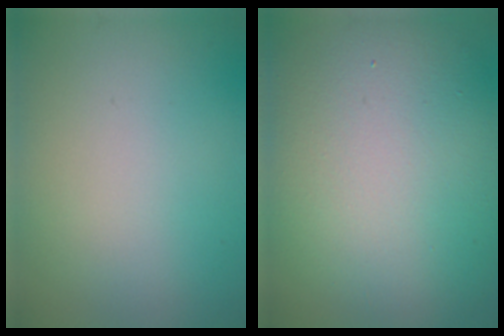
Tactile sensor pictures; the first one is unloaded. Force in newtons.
{"total": 15.2, "press": 15.2, "slide": 1.1}